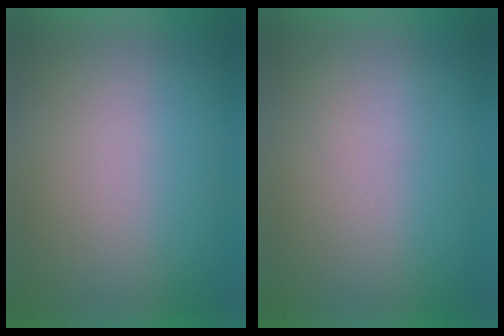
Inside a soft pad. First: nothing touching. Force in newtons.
{"total": 1.1}